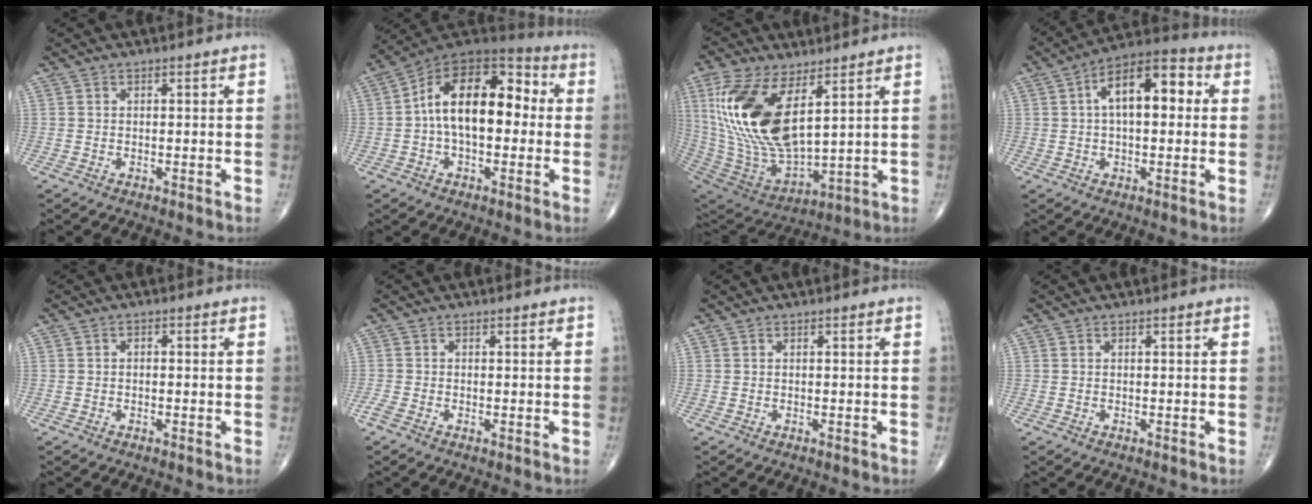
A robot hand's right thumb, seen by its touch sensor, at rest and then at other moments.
{"total": 18.1, "force": [0.7, 10.3, 14.8], "torque": [-0.217, 0.048, 0.000]}
{"total": 21.5, "force": [7.1, 9.9, 17.7], "torque": [-0.364, -0.035, 0.146]}
{"total": 13.3, "force": [2.3, 6.7, 11.3], "torque": [-0.166, 0.033, 0.026]}
{"total": 0.8, "force": [-0.2, 0.6, 0.6], "torque": [-0.008, 0.003, -0.006]}
{"total": 1.5, "force": [-0.8, 0.7, 1.0], "torque": [-0.028, -0.002, -0.019]}
{"total": 0.0}
{"total": 0.0}